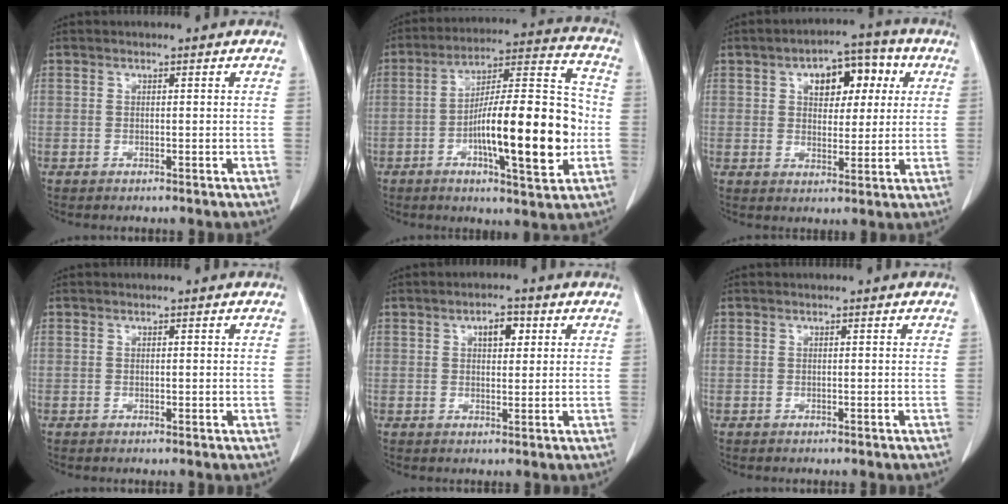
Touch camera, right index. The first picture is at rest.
{"total": 19.1, "force": [-3.7, 3.7, 18.4], "torque": [-0.294, 0.013, -0.056]}
{"total": 9.4, "force": [3.2, 5.3, 7.1], "torque": [-0.096, 0.033, 0.048]}
{"total": 0.6, "force": [0.1, 0.3, 0.5], "torque": [-0.008, -0.001, 0.003]}
{"total": 3.5, "force": [1.4, 1.7, 2.7], "torque": [-0.041, 0.005, 0.020]}
{"total": 0.0}